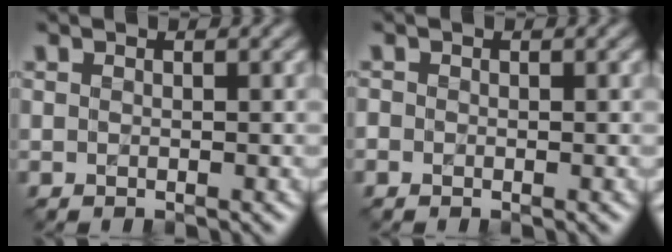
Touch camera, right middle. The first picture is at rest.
{"total": 0.5, "force": [-0.4, 0.4, 0.0], "torque": [0.001, -0.001, -0.009]}